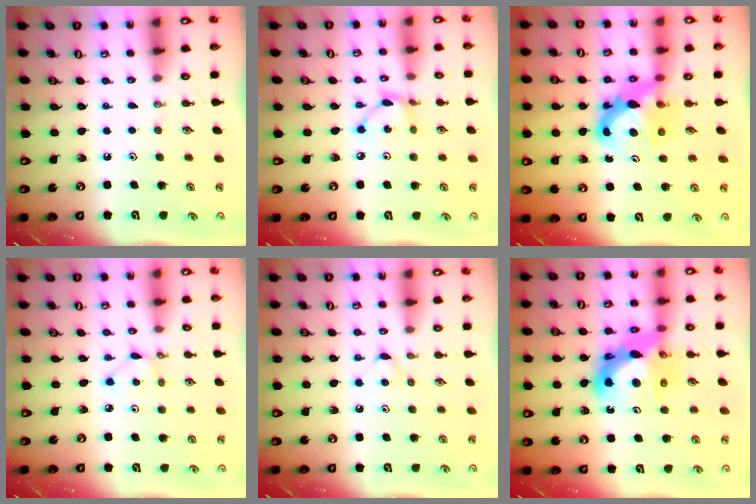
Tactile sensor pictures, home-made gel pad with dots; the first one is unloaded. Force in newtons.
{"total": 4.8, "press": 4.8, "slide": 0.1}
{"total": 8.9, "press": 8.8, "slide": 0.6}
{"total": 2.2, "press": 2.2, "slide": 0.3}
{"total": 3.9, "press": 3.9, "slide": 0.5}
{"total": 14.5, "press": 14.4, "slide": 1.7}